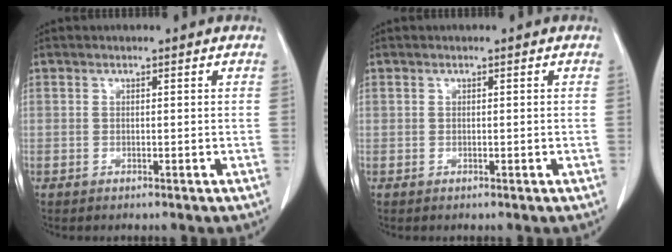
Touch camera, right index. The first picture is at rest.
{"total": 0.0}